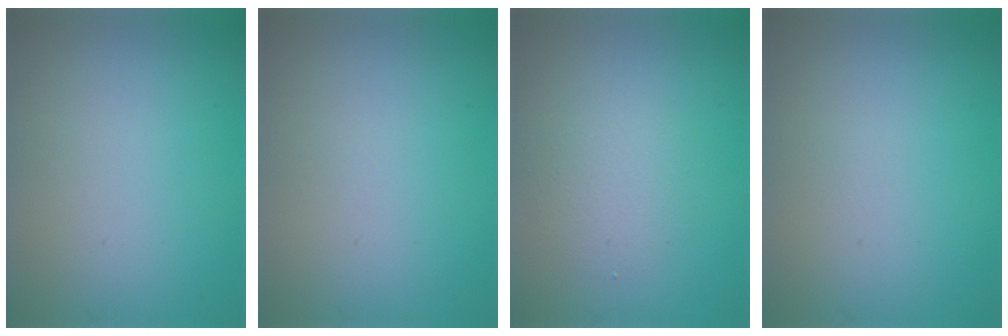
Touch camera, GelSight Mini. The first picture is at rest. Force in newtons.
{"total": 0.0}
{"total": 2.2, "press": 2.2, "slide": 0.0}
{"total": 0.0}